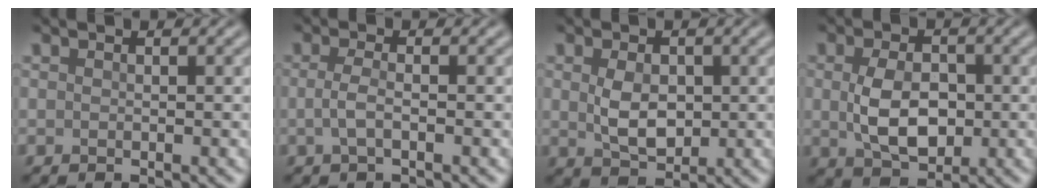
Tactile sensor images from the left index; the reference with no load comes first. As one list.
[{"total": 1.9, "force": [-0.4, 0.6, 1.8], "torque": [-0.040, -0.002, -0.013]}, {"total": 3.7, "force": [0.2, 2.4, 2.8], "torque": [-0.062, -0.004, 0.007]}, {"total": 5.4, "force": [-0.2, 3.5, 4.1], "torque": [-0.086, -0.006, 0.000]}]